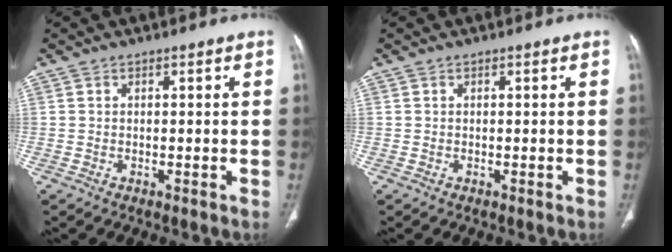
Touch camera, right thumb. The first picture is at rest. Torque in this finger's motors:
{"motor_torque": [-0.06, 0.15, -0.12, 0.10, 0.01]}